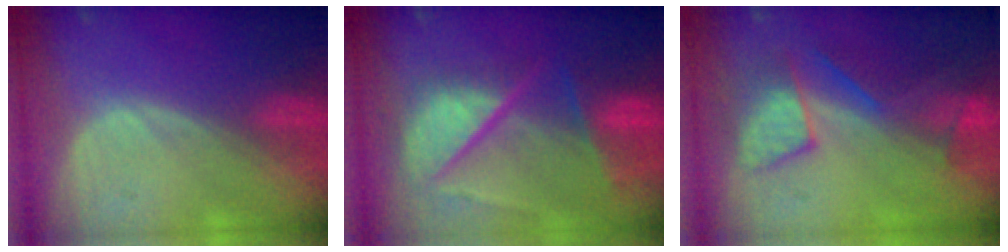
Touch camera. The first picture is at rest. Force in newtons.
{"total": 10.6, "press": 8.9, "slide": 5.8}
{"total": 8.0, "press": 7.5, "slide": 2.5}